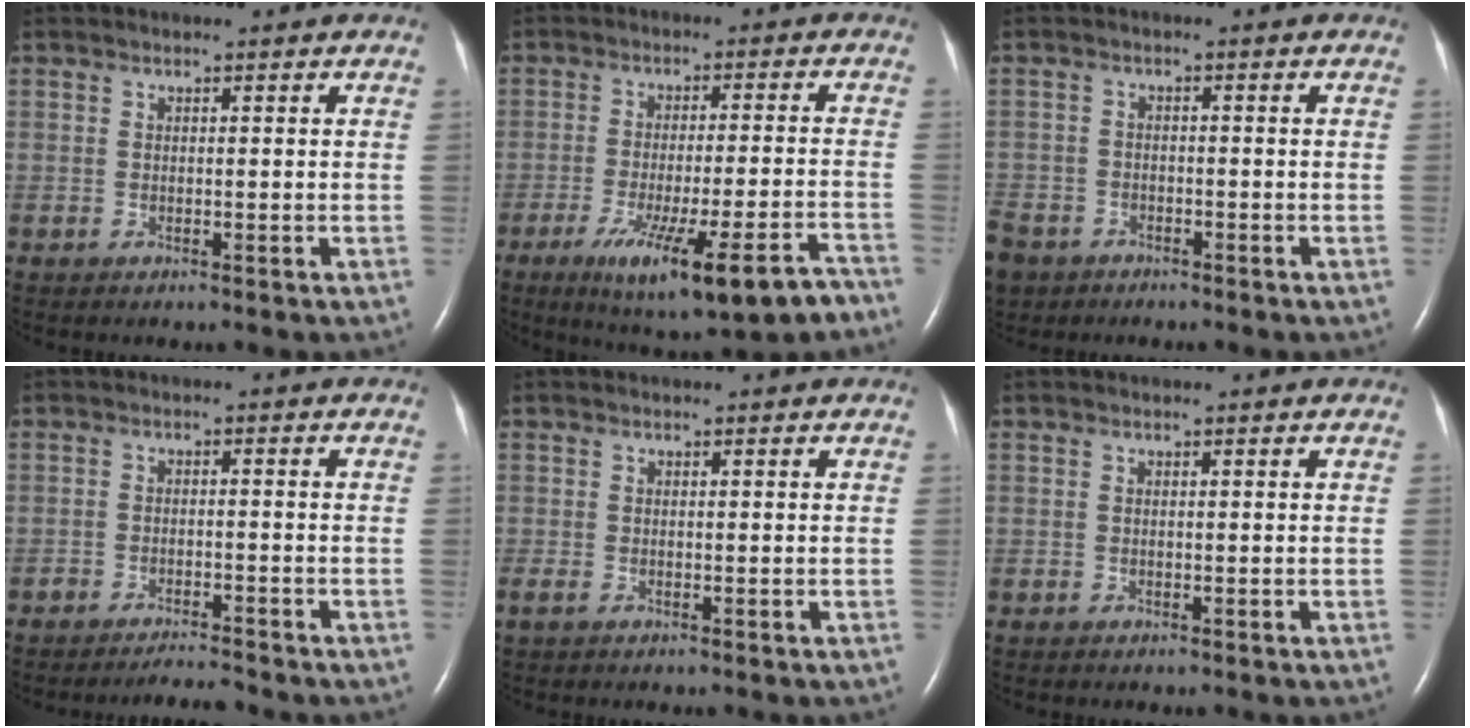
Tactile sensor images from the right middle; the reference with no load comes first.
{"total": 15.8, "force": [-10.2, 1.7, 12.0], "torque": [-0.149, -0.023, -0.151]}
{"total": 11.0, "force": [-6.8, 7.8, 3.7], "torque": [-0.125, -0.014, -0.117]}
{"total": 3.2, "force": [-3.1, -0.2, 0.5], "torque": [-0.012, -0.014, -0.051]}
{"total": 1.0, "force": [-0.5, 0.4, 0.7], "torque": [-0.019, -0.003, -0.007]}
{"total": 0.0}